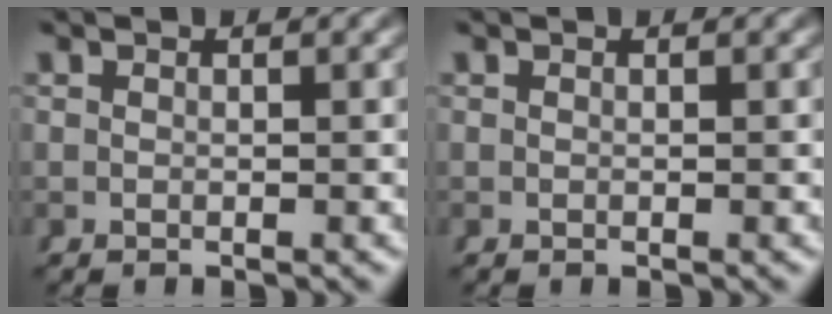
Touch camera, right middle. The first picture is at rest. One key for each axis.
{"total": 0.0}